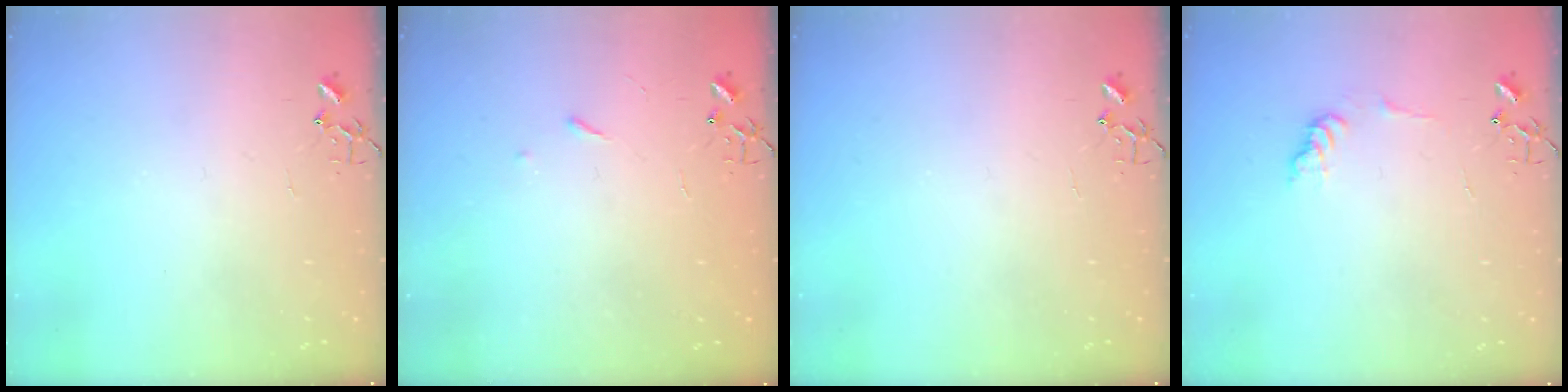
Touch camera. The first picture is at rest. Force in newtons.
{"total": 2.9, "press": 2.8, "slide": 0.5}
{"total": 0.0}
{"total": 7.3, "press": 7.3, "slide": 0.3}